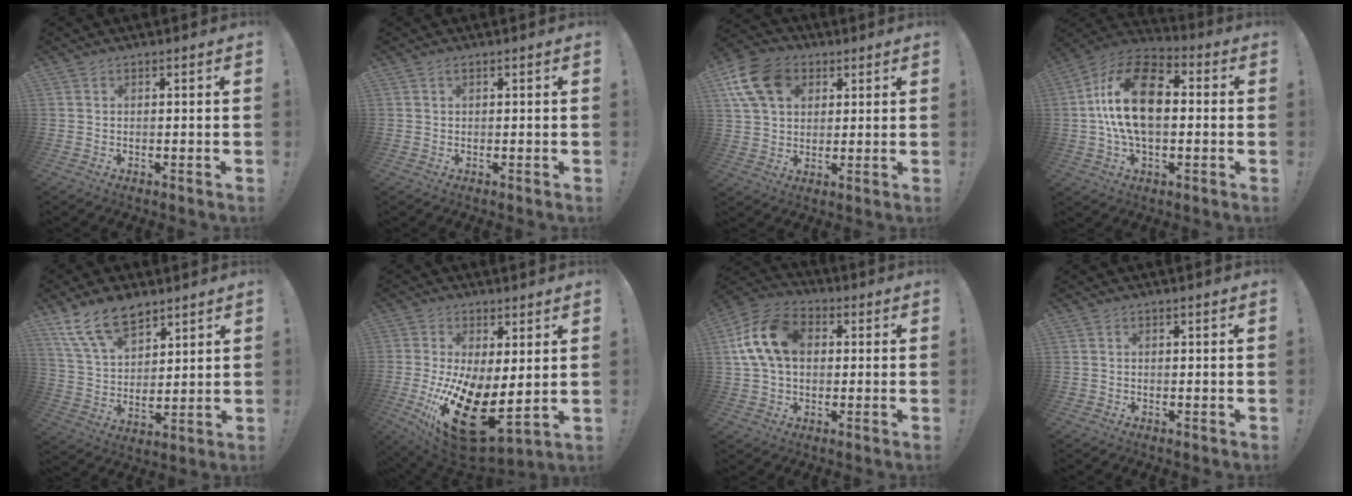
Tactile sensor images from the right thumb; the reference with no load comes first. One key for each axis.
{"total": 0.6, "fx": 0.1, "fy": 0.2, "fz": 0.5, "tx": -0.017, "ty": 0.003, "tz": 0.002}
{"total": 15.1, "fx": 5.7, "fy": 11.0, "fz": 8.5, "tx": -0.156, "ty": -0.014, "tz": 0.114}
{"total": 20.4, "fx": 1.0, "fy": 12.2, "fz": 16.3, "tx": -0.294, "ty": 0.017, "tz": 0.016}
{"total": 14.7, "fx": 10.1, "fy": 7.6, "fz": 7.4, "tx": -0.135, "ty": -0.054, "tz": 0.189}
{"total": 18.7, "fx": -3.6, "fy": 9.1, "fz": 15.9, "tx": -0.271, "ty": -0.008, "tz": -0.042}
{"total": 16.2, "fx": 3.1, "fy": 11.5, "fz": 11.0, "tx": -0.205, "ty": 0.010, "tz": 0.060}
{"total": 0.7, "fx": -0.4, "fy": 0.6, "fz": 0.1, "tx": -0.004, "ty": 0.003, "tz": -0.006}